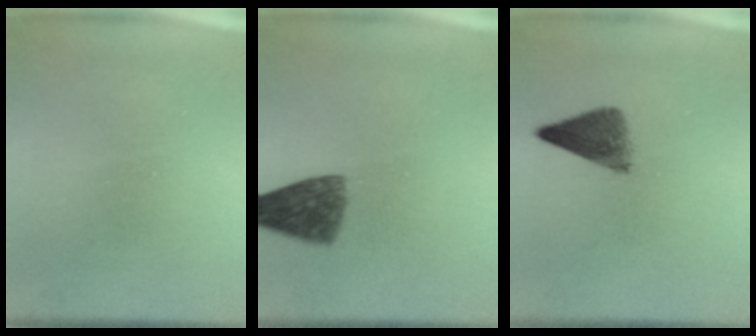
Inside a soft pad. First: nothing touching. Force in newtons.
{"total": 6.9}
{"total": 4.8}